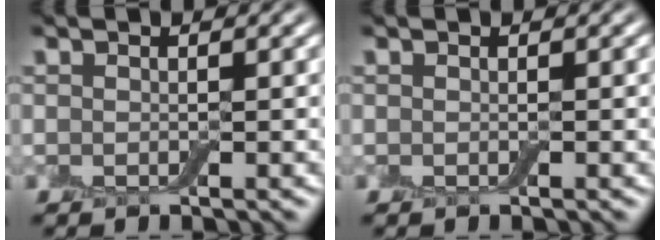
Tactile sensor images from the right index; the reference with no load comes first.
{"total": 0.0}